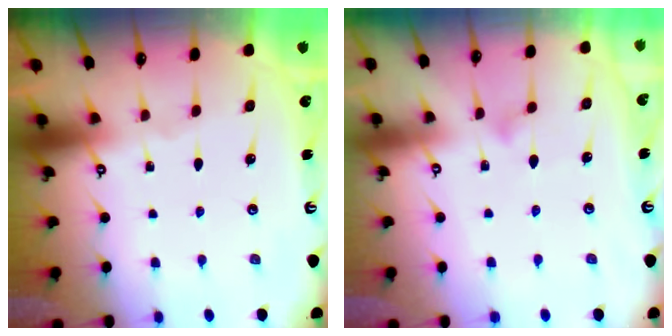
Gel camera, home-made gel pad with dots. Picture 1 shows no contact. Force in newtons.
{"total": 6.5, "press": 6.5, "slide": 0.4}